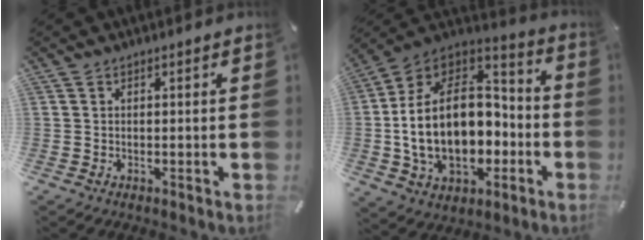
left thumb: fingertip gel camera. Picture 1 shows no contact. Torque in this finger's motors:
{"motor_torque": [2.32, 2.69, 1.36, 0.50, 0.80]}